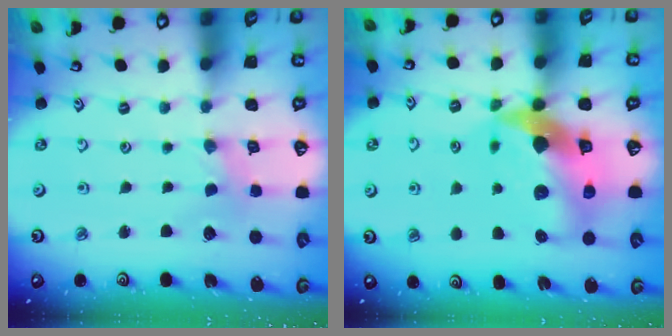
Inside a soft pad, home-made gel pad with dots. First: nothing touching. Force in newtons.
{"total": 15.8, "press": 15.7, "slide": 2.1}